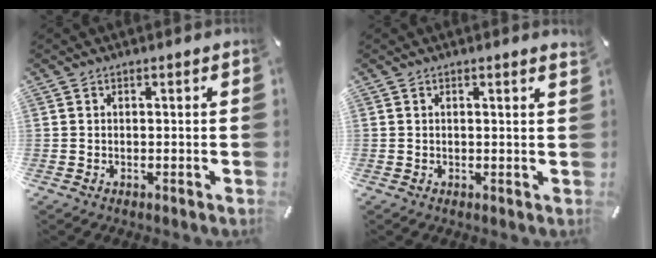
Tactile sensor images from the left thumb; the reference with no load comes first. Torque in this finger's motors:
{"motor_torque": [-0.10, -0.70, -0.15, 0.02, 0.00]}